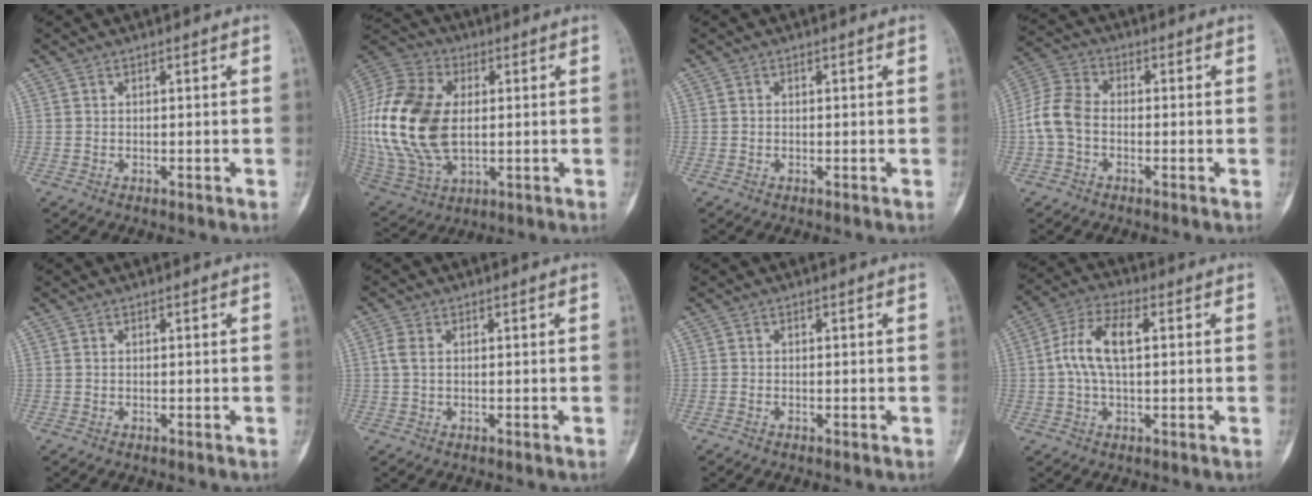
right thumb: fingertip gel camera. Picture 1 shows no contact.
{"total": 22.4, "force": [1.0, 13.9, 17.6], "torque": [-0.380, -0.005, 0.024]}
{"total": 0.0}
{"total": 7.4, "force": [-1.4, 5.2, 5.1], "torque": [-0.107, 0.021, -0.041]}
{"total": 0.0}
{"total": 2.5, "force": [0.3, 1.5, 1.9], "torque": [-0.056, 0.005, 0.005]}
{"total": 0.0}
{"total": 9.3, "force": [1.1, 4.5, 8.1], "torque": [-0.171, 0.024, 0.018]}